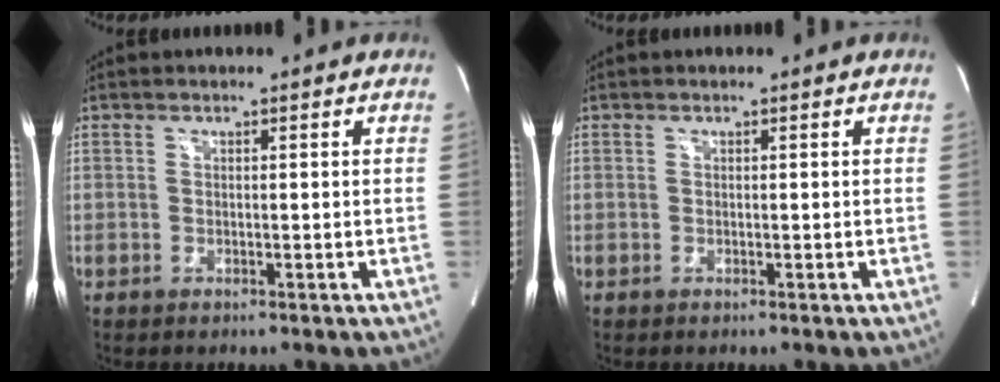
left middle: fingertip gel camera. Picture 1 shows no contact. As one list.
[{"total": 0.0}]